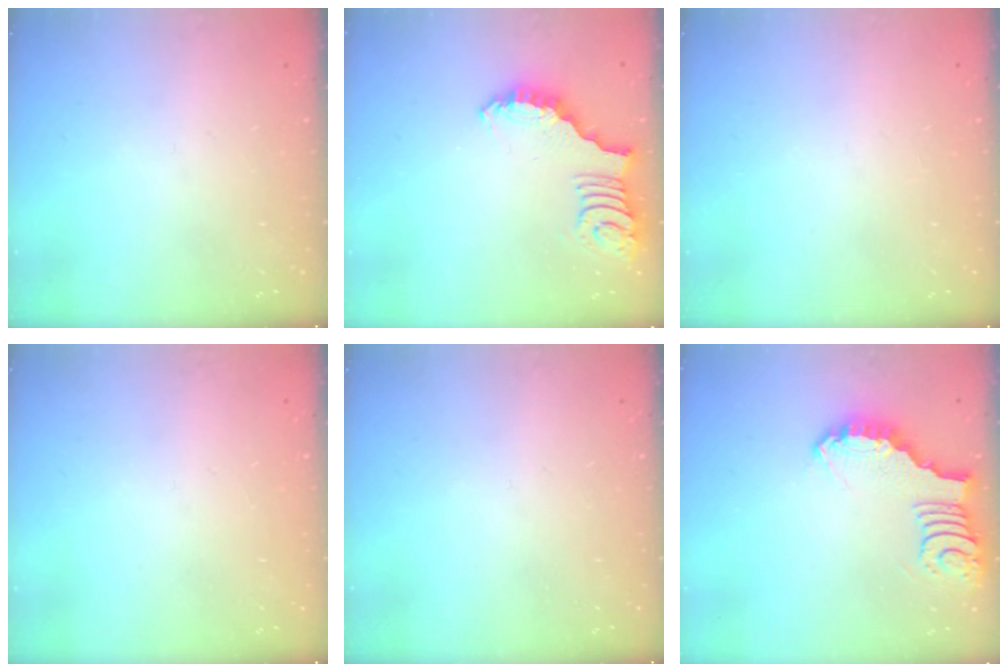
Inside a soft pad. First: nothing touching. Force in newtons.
{"total": 2.5, "press": 2.5, "slide": 0.5}
{"total": 0.0}
{"total": 0.0}
{"total": 0.0}
{"total": 3.7, "press": 3.7, "slide": 0.1}